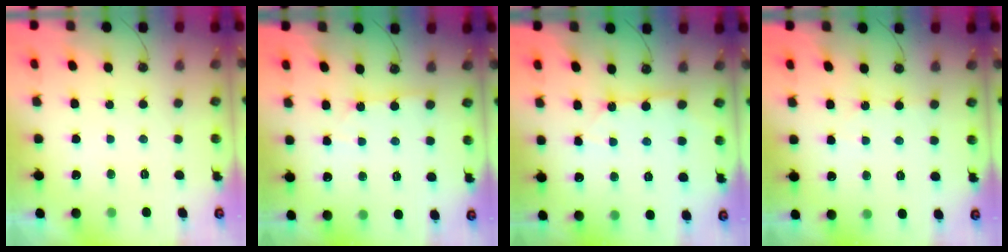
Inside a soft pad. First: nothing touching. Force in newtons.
{"total": 1.9, "press": 1.9, "slide": 0.1}
{"total": 5.2, "press": 5.1, "slide": 0.5}
{"total": 2.8, "press": 2.7, "slide": 0.5}